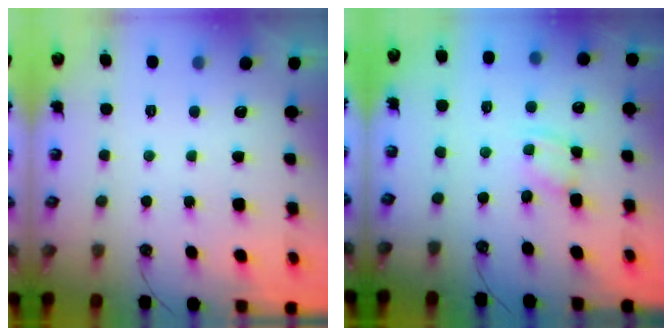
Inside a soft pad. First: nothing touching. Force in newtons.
{"total": 1.9, "press": 1.8, "slide": 0.3}